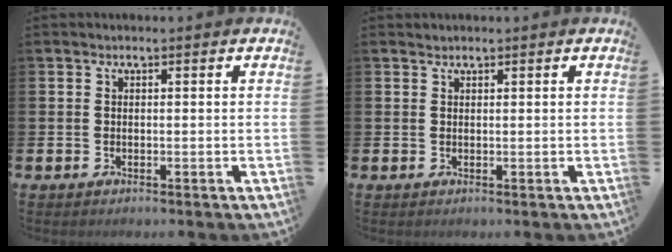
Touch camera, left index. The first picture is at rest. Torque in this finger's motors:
{"motor_torque": [-0.09, 0.00, -0.02, -0.01]}